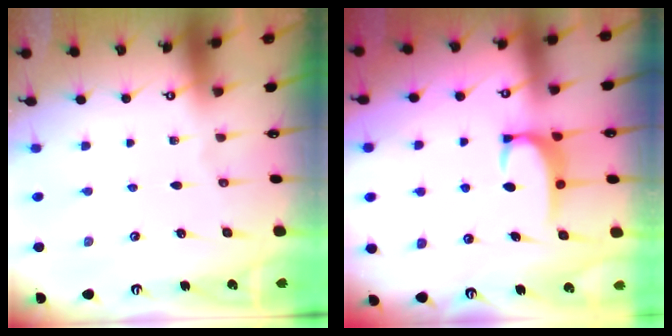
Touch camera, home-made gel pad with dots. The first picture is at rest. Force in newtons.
{"total": 2.7, "press": 2.6, "slide": 0.5}